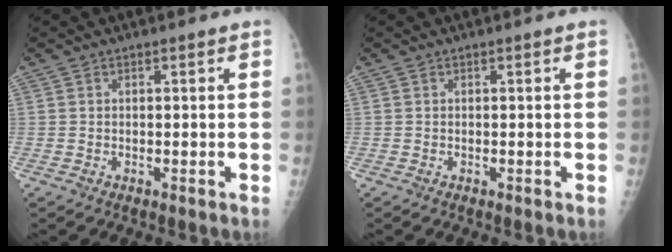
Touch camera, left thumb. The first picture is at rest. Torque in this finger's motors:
{"motor_torque": [0.00, 0.00, -0.02, -0.01, 0.00]}